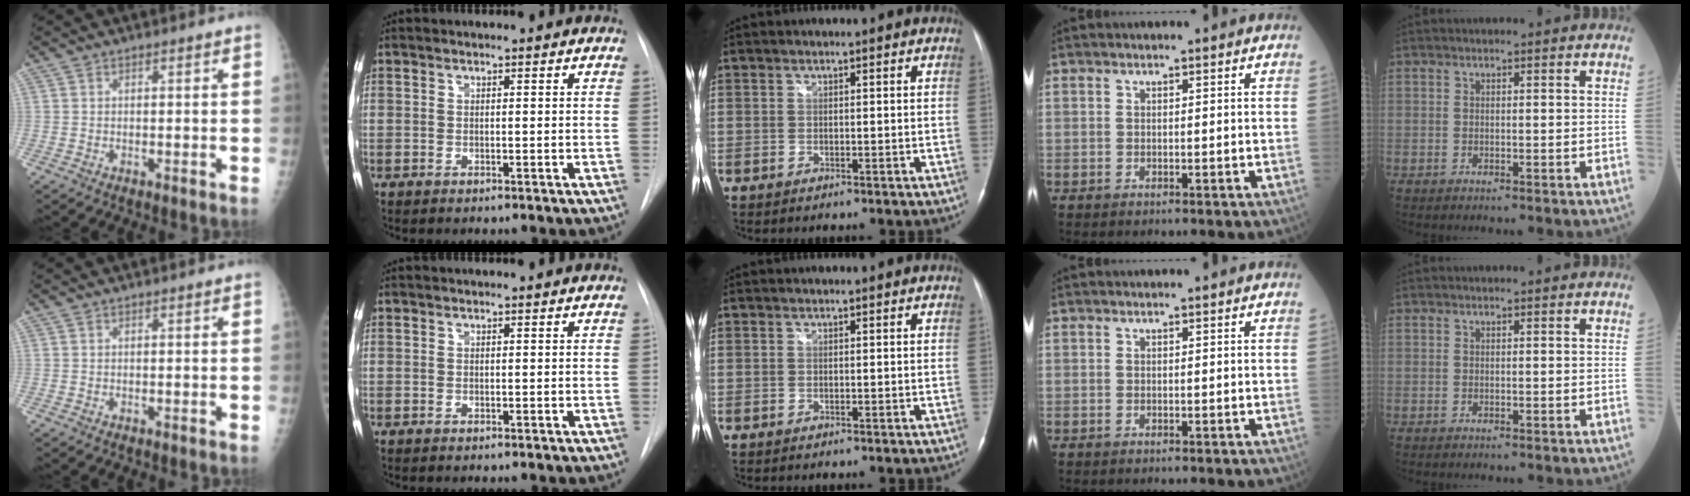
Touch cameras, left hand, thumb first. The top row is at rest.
{}